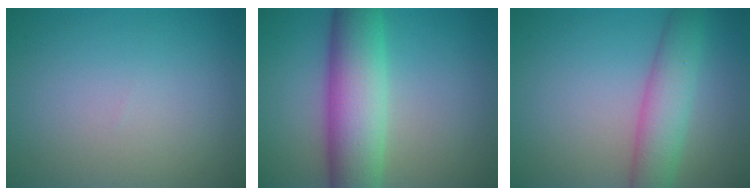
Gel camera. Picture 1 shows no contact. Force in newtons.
{"total": 9.0, "press": 9.0, "slide": 0.2}
{"total": 5.0, "press": 5.0, "slide": 0.2}